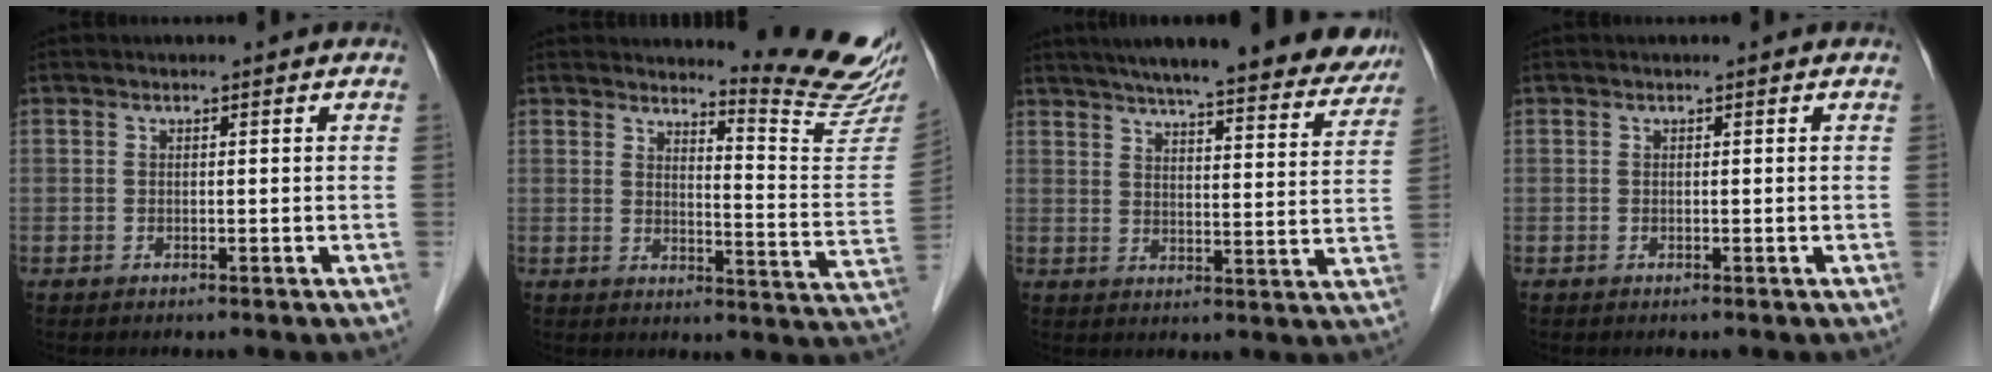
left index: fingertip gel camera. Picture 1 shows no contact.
{"total": 13.0, "force": [12.5, -1.2, 3.2], "torque": [-0.040, -0.114, 0.140]}
{"total": 24.9, "force": [21.7, 3.6, 11.5], "torque": [-0.171, -0.016, 0.270]}
{"total": 0.0}